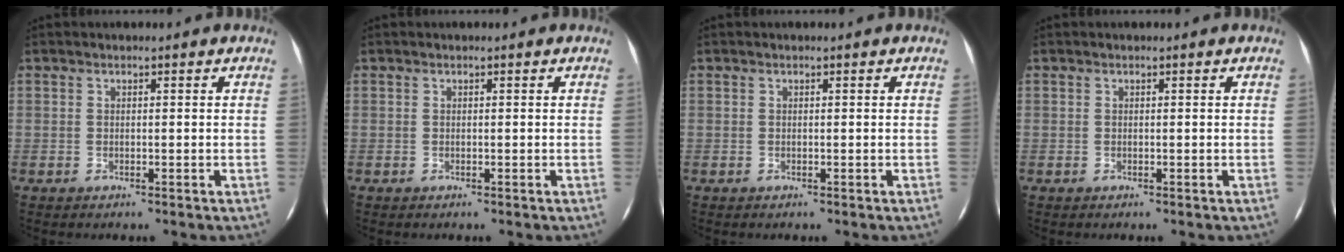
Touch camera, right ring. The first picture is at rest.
{"total": 0.0}
{"total": 0.0}
{"total": 0.0}